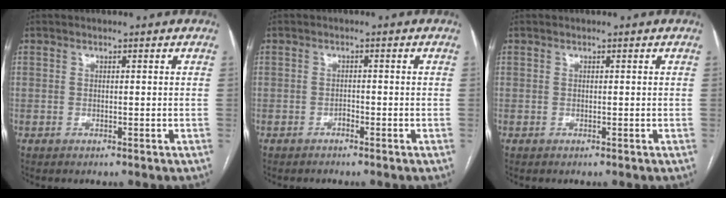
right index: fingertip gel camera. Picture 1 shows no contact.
{"total": 0.9, "force": [-0.8, 0.4, 0.3], "torque": [-0.005, 0.002, -0.016]}
{"total": 0.0}